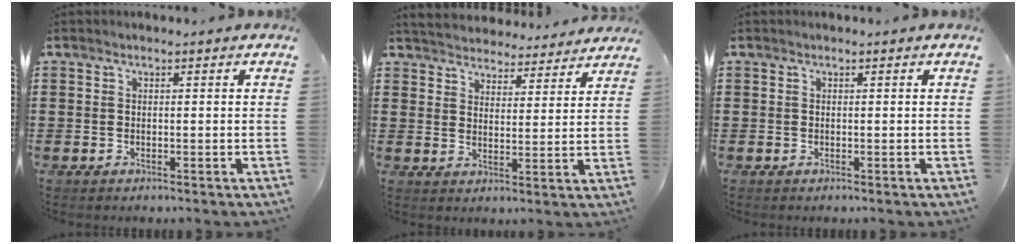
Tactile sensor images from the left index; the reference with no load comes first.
{"total": 4.3, "force": [4.2, 0.3, -0.4], "torque": [-0.015, -0.027, 0.072]}
{"total": 0.0}